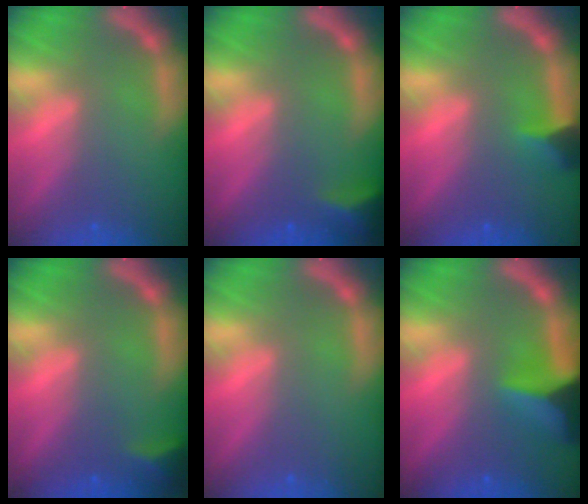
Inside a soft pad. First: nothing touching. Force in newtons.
{"total": 3.5}
{"total": 2.4}
{"total": 2.4}
{"total": 0.0}
{"total": 7.0}